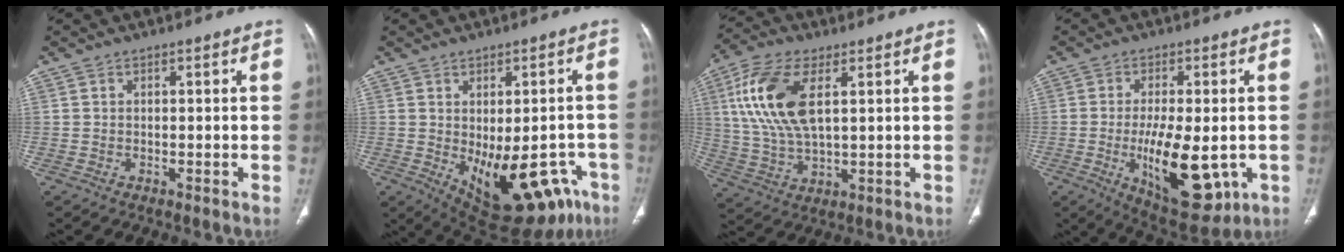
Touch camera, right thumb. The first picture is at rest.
{"total": 19.8, "force": [-7.7, 10.1, 15.2], "torque": [-0.152, 0.011, -0.082]}
{"total": 14.8, "force": [4.2, 7.0, 12.4], "torque": [-0.264, -0.003, 0.084]}
{"total": 15.7, "force": [-3.5, 6.8, 13.7], "torque": [-0.199, -0.016, -0.036]}